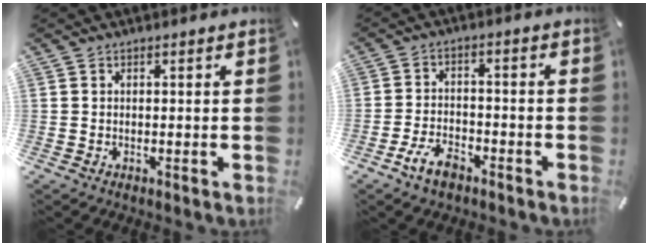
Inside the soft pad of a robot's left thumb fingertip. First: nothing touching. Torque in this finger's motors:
{"motor_torque": [-0.43, 0.70, 0.28, 0.20, 0.11]}